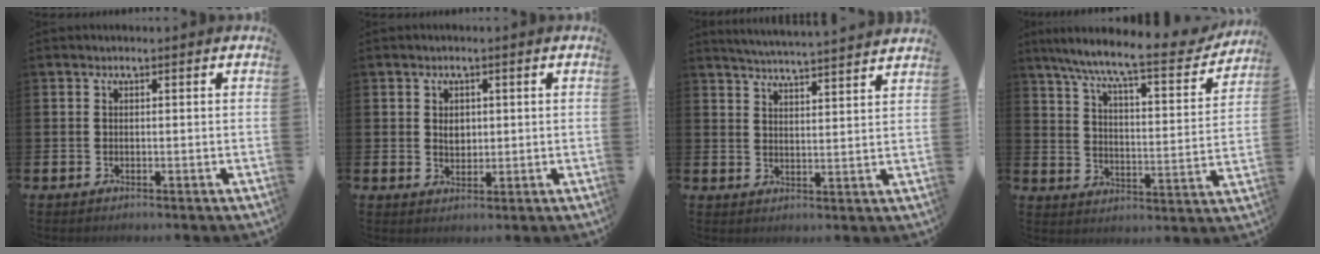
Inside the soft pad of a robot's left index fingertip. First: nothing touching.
{"total": 2.0, "force": [0.7, 1.5, 1.1], "torque": [-0.001, -0.002, 0.006]}
{"total": 4.9, "force": [4.8, -0.8, 0.4], "torque": [-0.023, -0.036, 0.084]}
{"total": 9.1, "force": [7.9, 1.3, 4.4], "torque": [-0.111, -0.052, 0.126]}